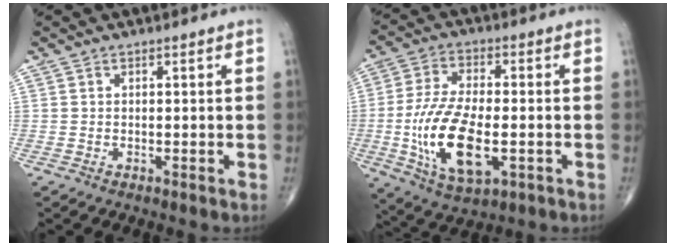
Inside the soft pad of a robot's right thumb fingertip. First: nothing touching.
{"total": 16.2, "force": [-3.2, 7.4, 14.0], "torque": [-0.277, 0.000, -0.051]}